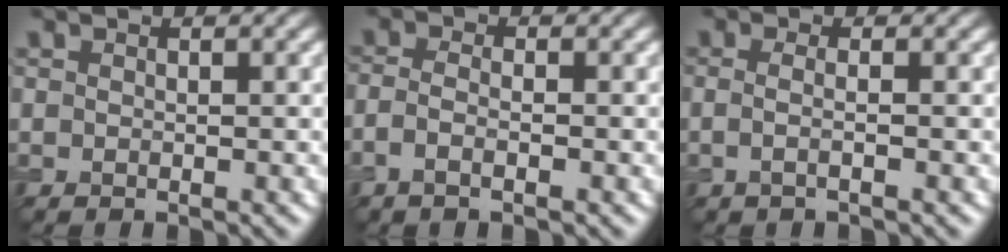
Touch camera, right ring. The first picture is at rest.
{"total": 1.8, "force": [-0.9, 0.6, 1.4], "torque": [-0.031, -0.001, -0.021]}
{"total": 1.8, "force": [-0.1, 0.7, 1.7], "torque": [-0.024, -0.007, -0.016]}